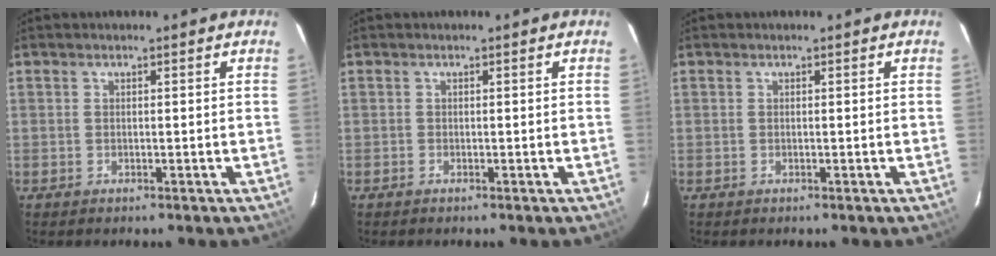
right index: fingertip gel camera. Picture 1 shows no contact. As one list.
[{"total": 0.0}, {"total": 0.0}]